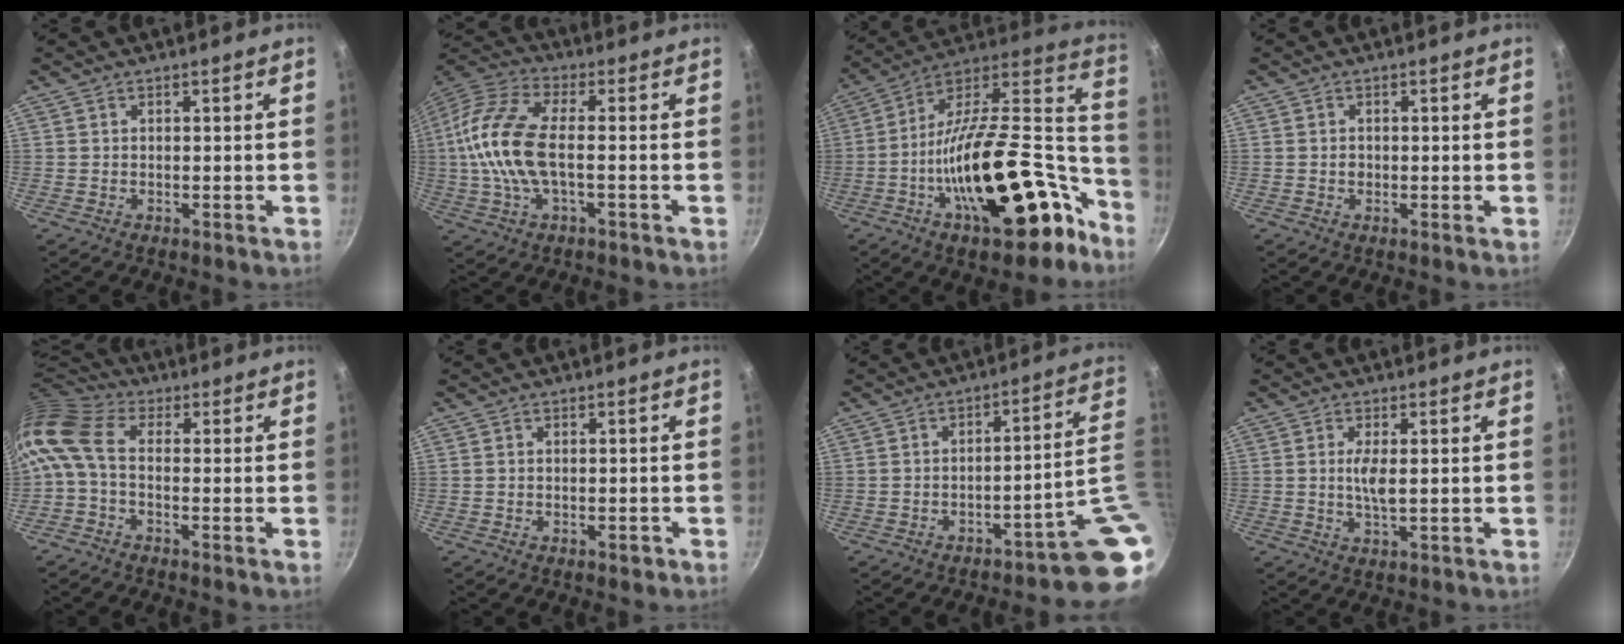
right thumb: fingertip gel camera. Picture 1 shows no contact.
{"total": 14.8, "force": [-0.9, 6.7, 13.2], "torque": [-0.278, 0.026, -0.036]}
{"total": 31.6, "force": [-13.7, 14.4, 24.7], "torque": [-0.333, 0.090, -0.220]}
{"total": 0.9, "force": [-0.1, 0.7, 0.6], "torque": [-0.008, 0.002, -0.003]}
{"total": 10.1, "force": [-0.3, 5.8, 8.2], "torque": [-0.177, 0.028, -0.026]}
{"total": 1.3, "force": [-0.7, 0.7, 0.9], "torque": [-0.012, 0.009, -0.008]}
{"total": 11.1, "force": [-2.6, 2.2, 10.6], "torque": [-0.102, 0.030, -0.032]}
{"total": 3.7, "force": [0.4, 1.0, 3.6], "torque": [-0.076, -0.003, 0.008]}